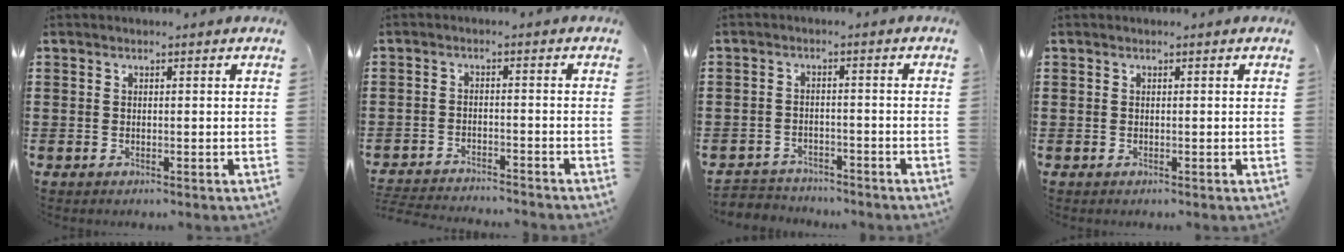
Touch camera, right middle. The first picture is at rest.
{"total": 3.3, "force": [-3.3, 0.0, 0.1], "torque": [-0.013, -0.004, -0.072]}
{"total": 3.1, "force": [-3.0, 0.7, -0.5], "torque": [-0.001, -0.002, -0.067]}
{"total": 0.0}